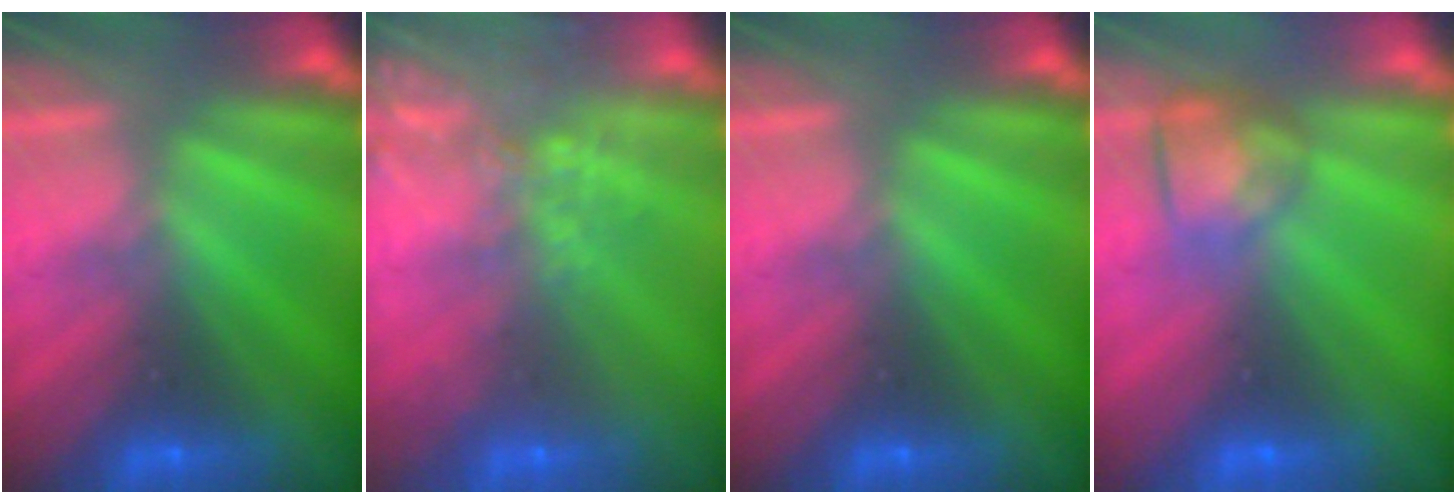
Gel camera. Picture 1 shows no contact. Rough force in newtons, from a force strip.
{"total": 5.7}
{"total": 0.0}
{"total": 2.9}